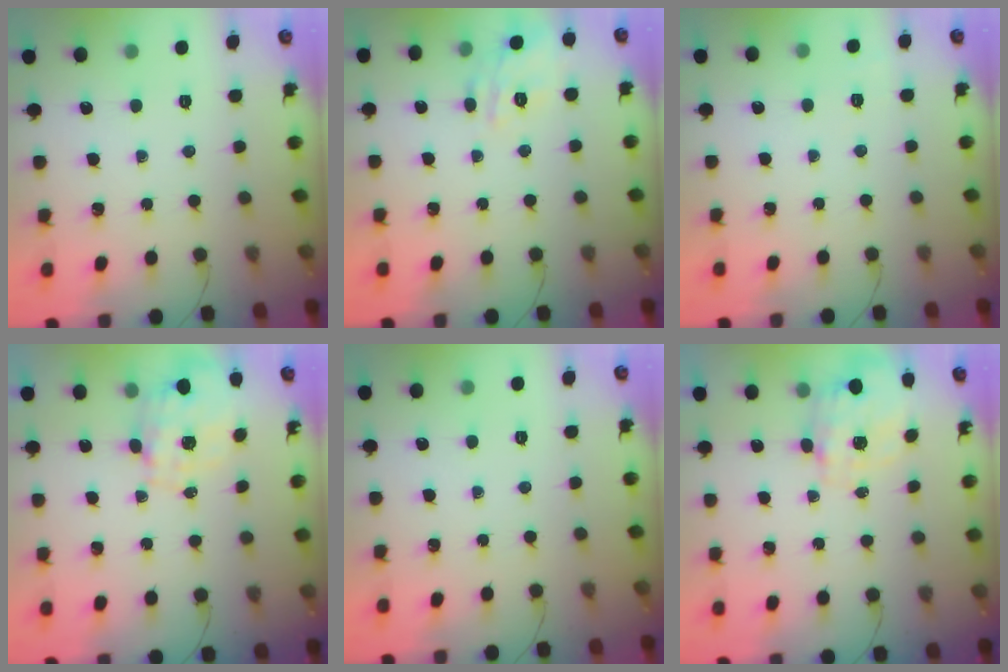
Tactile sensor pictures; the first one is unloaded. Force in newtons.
{"total": 11.3, "press": 11.3, "slide": 0.8}
{"total": 5.2, "press": 4.9, "slide": 1.7}
{"total": 1.3, "press": 1.2, "slide": 0.4}
{"total": 0.0}
{"total": 2.7, "press": 2.6, "slide": 0.9}